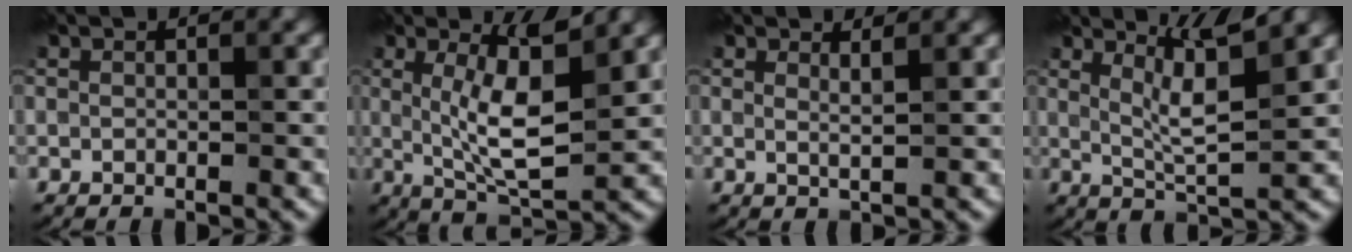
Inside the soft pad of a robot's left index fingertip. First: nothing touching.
{"total": 5.4, "force": [1.3, 0.8, 5.2], "torque": [-0.098, -0.010, 0.026]}
{"total": 0.9, "force": [0.8, -0.2, 0.3], "torque": [-0.003, -0.003, 0.010]}
{"total": 4.2, "force": [2.4, 0.0, 3.4], "torque": [-0.065, -0.004, 0.046]}